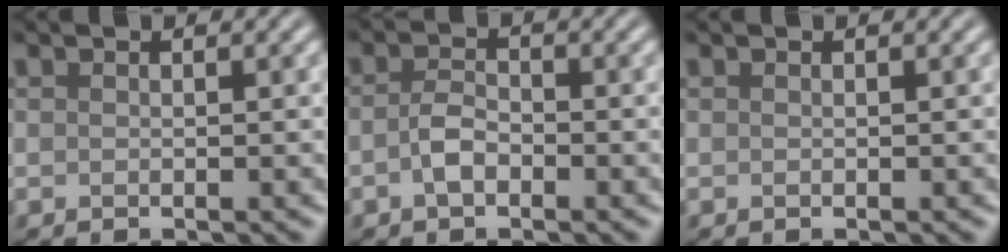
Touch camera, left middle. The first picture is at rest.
{"total": 2.1, "force": [-0.8, 1.2, 1.6], "torque": [-0.033, 0.003, -0.021]}
{"total": 0.0}